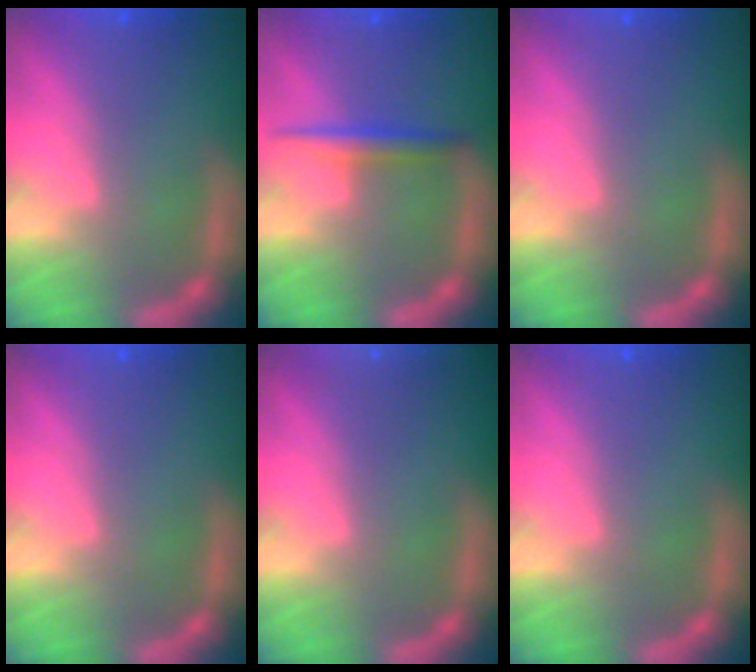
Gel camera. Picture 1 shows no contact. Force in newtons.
{"total": 2.5}
{"total": 0.0}
{"total": 0.0}
{"total": 3.5}
{"total": 0.0}